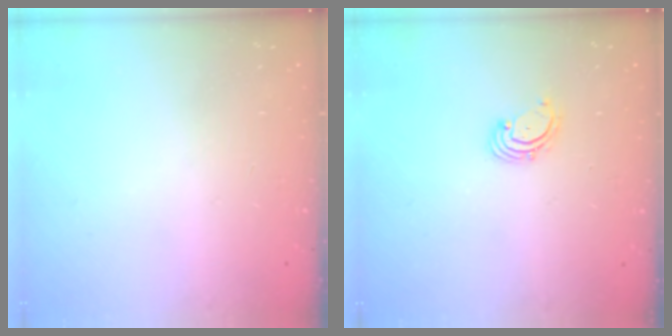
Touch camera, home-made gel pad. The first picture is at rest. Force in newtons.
{"total": 1.8, "press": 1.7, "slide": 0.6}